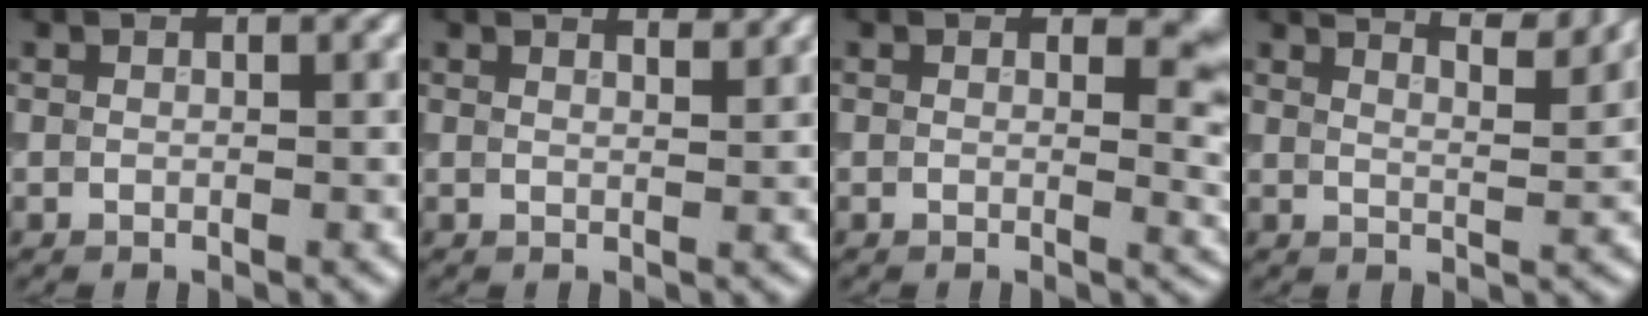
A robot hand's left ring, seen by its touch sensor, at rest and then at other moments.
{"total": 2.6, "force": [2.2, 0.8, 1.2], "torque": [0.006, 0.011, 0.002]}
{"total": 3.4, "force": [1.1, 1.6, 2.8], "torque": [-0.021, -0.007, 0.013]}
{"total": 6.9, "force": [5.7, 1.8, 3.5], "torque": [-0.022, 0.028, 0.041]}